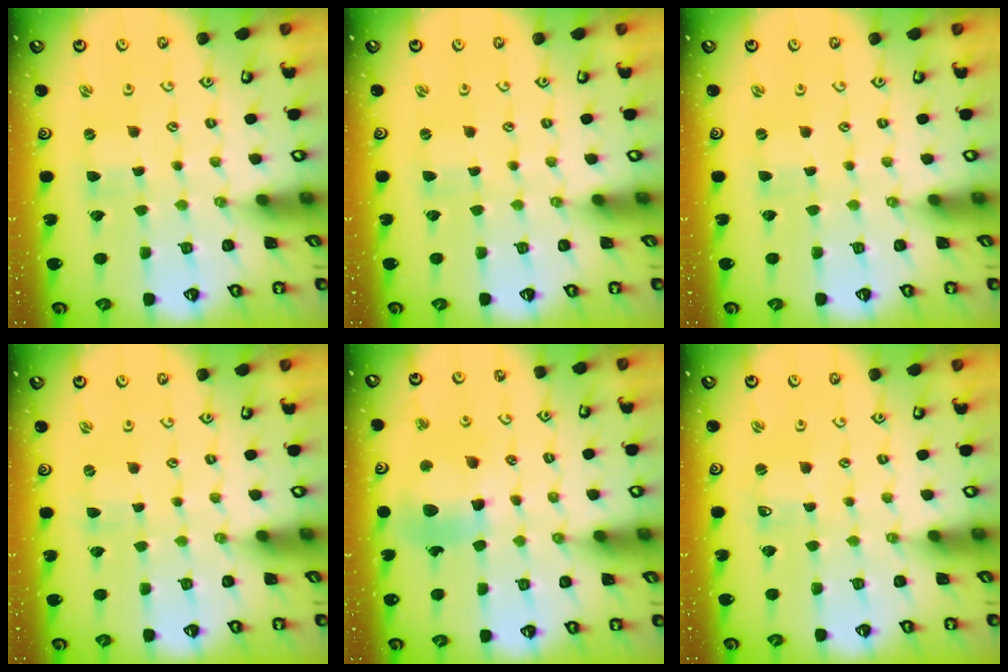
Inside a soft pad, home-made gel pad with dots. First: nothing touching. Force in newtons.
{"total": 0.0}
{"total": 0.0}
{"total": 0.0}
{"total": 12.5, "press": 12.4, "slide": 1.5}
{"total": 0.6, "press": 0.6, "slide": 0.1}